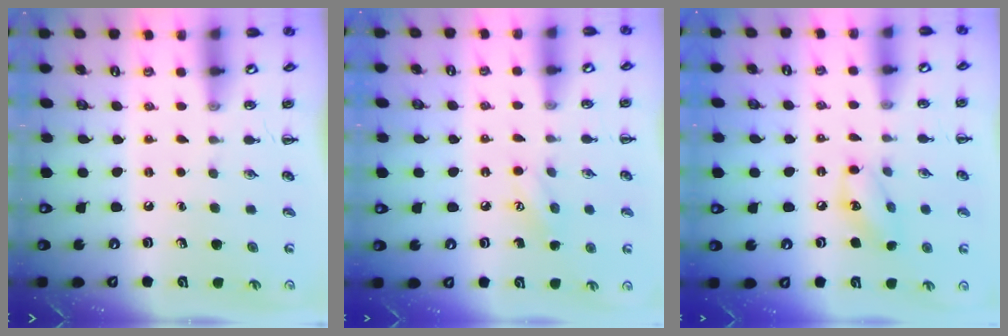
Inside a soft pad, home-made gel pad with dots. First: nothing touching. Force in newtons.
{"total": 6.7, "press": 6.5, "slide": 1.6}
{"total": 9.3, "press": 9.3, "slide": 1.0}